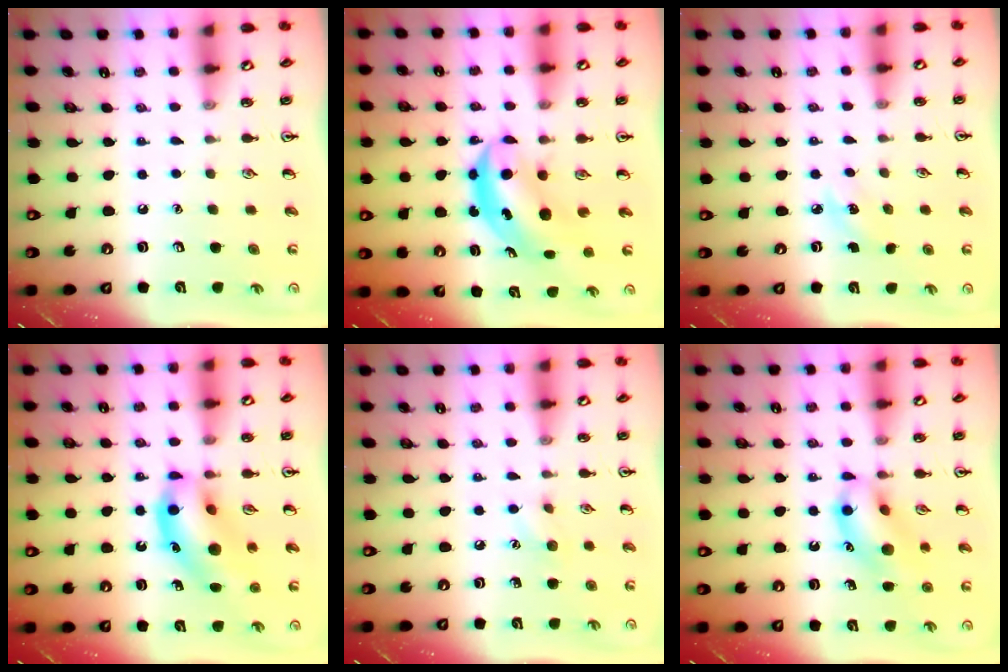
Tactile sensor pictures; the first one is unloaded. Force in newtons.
{"total": 5.7, "press": 5.5, "slide": 1.6}
{"total": 4.1, "press": 3.8, "slide": 1.4}
{"total": 14.4, "press": 13.8, "slide": 4.1}
{"total": 6.3, "press": 6.0, "slide": 1.9}
{"total": 13.5, "press": 13.2, "slide": 2.4}